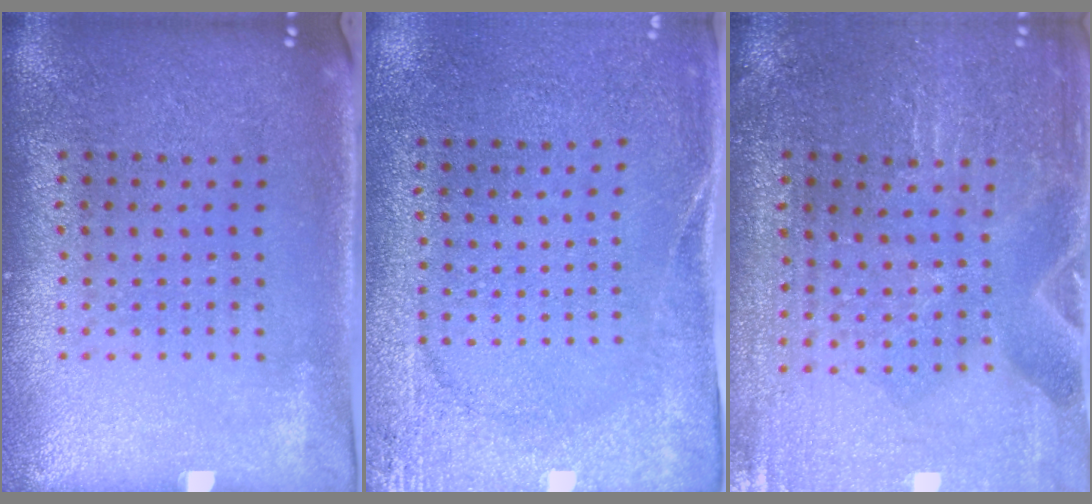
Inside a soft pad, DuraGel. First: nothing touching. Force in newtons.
{"total": 2.6, "press": 2.1, "slide": 1.6}
{"total": 0.8, "press": 0.8, "slide": 0.2}